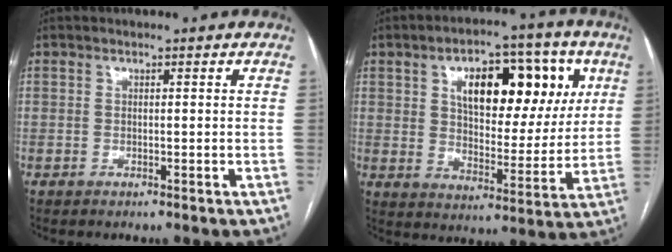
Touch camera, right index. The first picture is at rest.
{"total": 17.5, "force": [6.3, 8.3, 14.0], "torque": [-0.197, 0.029, 0.097]}